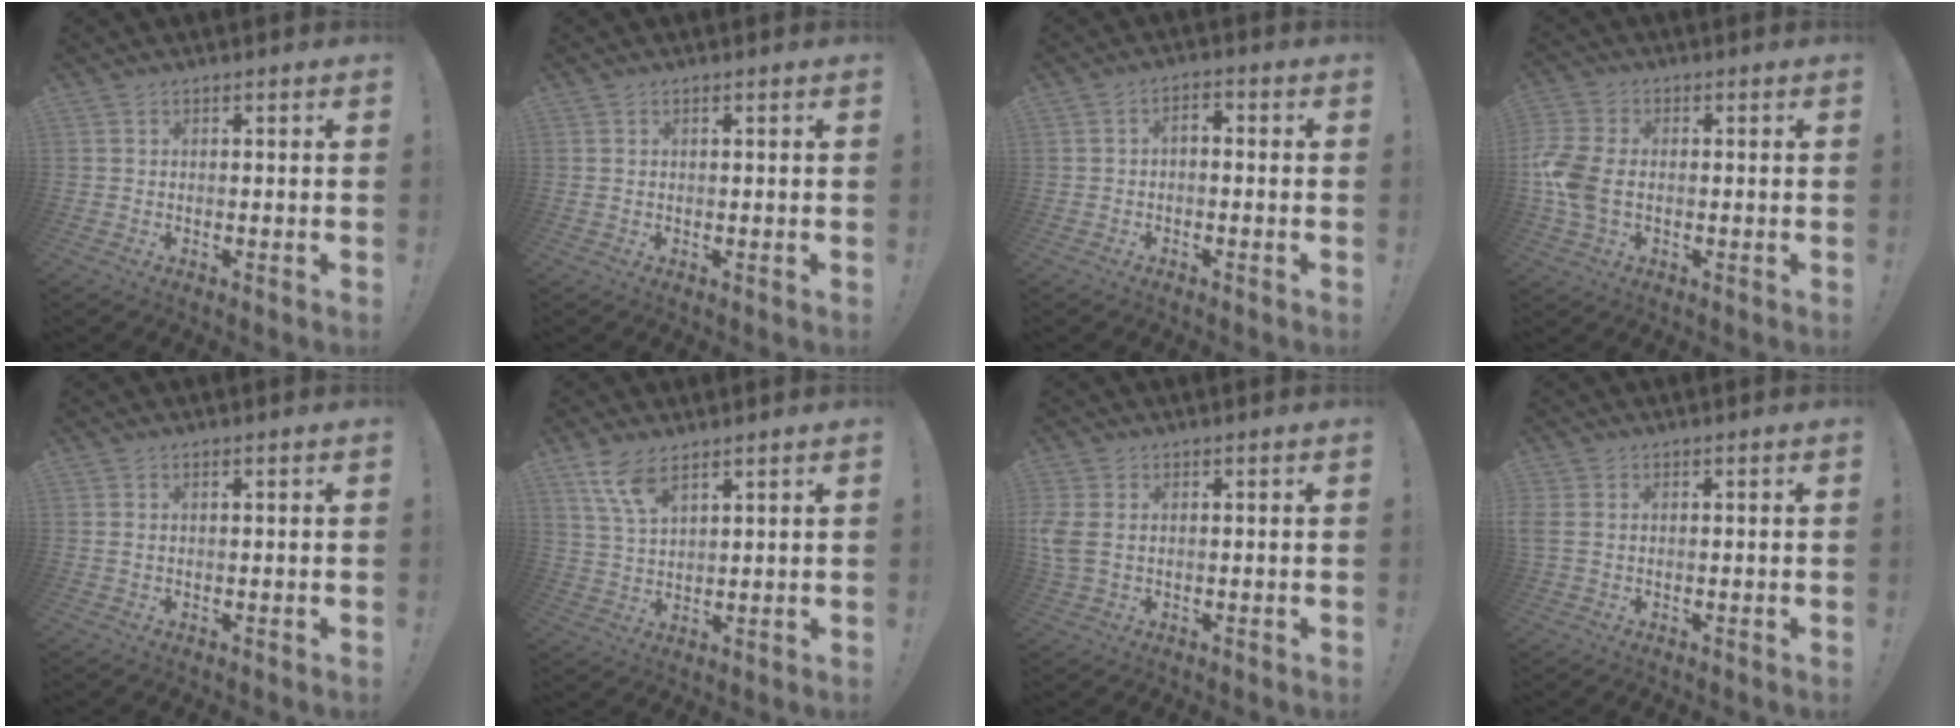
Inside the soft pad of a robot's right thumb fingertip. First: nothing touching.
{"total": 0.6, "force": [0.5, -0.2, 0.4], "torque": [-0.008, -0.001, 0.009]}
{"total": 2.7, "force": [-1.5, 1.2, 1.9], "torque": [-0.042, 0.006, -0.031]}
{"total": 10.2, "force": [-1.4, 6.7, 7.6], "torque": [-0.178, 0.002, -0.025]}
{"total": 1.1, "force": [0.6, -0.1, 0.9], "torque": [-0.018, 0.001, 0.011]}
{"total": 7.5, "force": [5.3, 2.7, 4.6], "torque": [-0.087, -0.026, 0.099]}
{"total": 4.6, "force": [0.5, 2.9, 3.5], "torque": [-0.085, -0.001, 0.009]}
{"total": 2.0, "force": [0.1, 1.4, 1.5], "torque": [-0.029, 0.006, 0.004]}